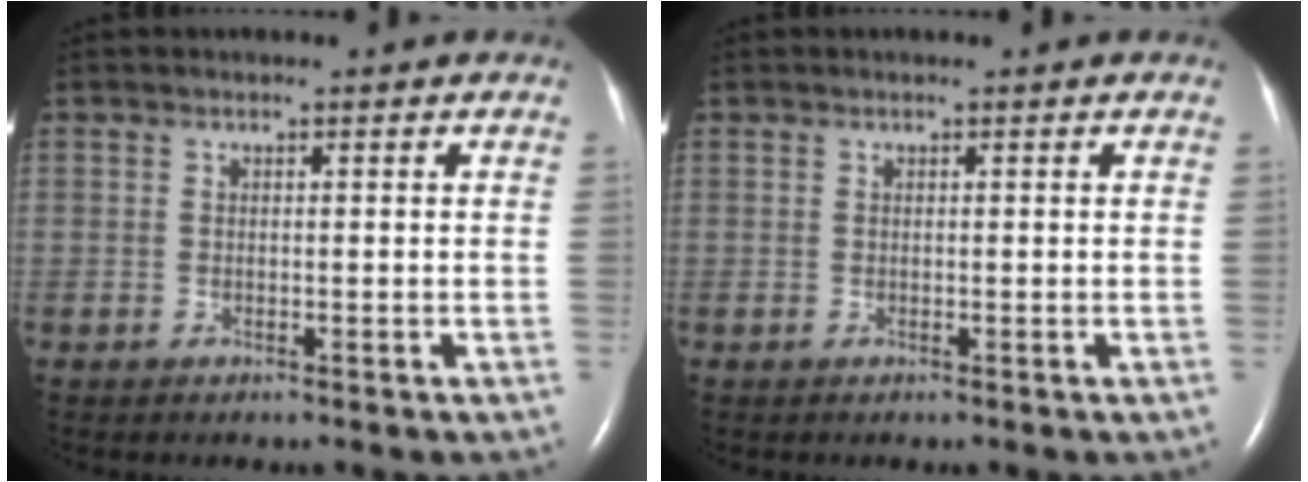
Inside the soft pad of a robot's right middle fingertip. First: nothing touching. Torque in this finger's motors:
{"motor_torque": [-0.06, 0.12, 0.00, 0.00]}